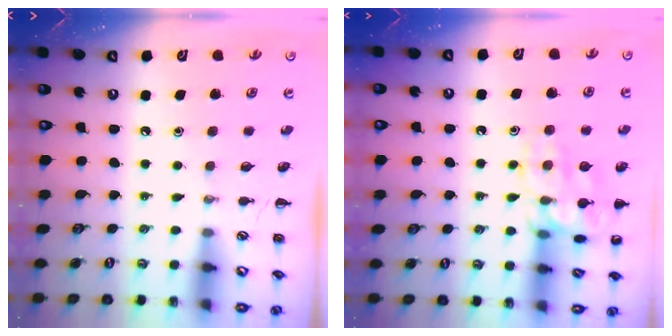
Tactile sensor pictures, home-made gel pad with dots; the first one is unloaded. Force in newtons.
{"total": 14.7, "press": 14.7, "slide": 0.4}